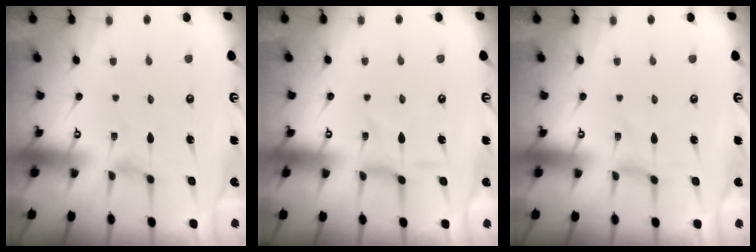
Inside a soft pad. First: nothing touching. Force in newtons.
{"total": 2.4, "press": 2.4, "slide": 0.6}
{"total": 0.0}